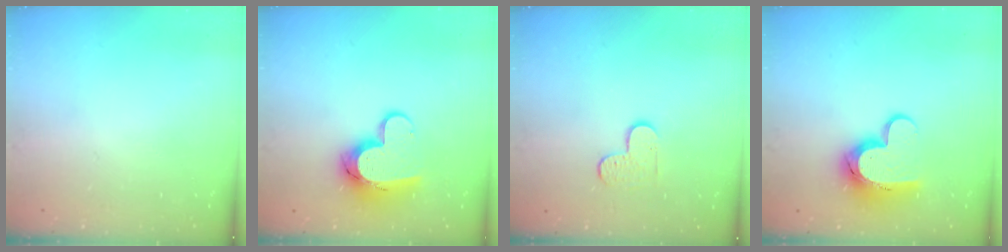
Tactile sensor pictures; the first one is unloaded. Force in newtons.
{"total": 11.9, "press": 11.8, "slide": 1.1}
{"total": 4.7, "press": 4.7, "slide": 0.5}
{"total": 12.4, "press": 12.3, "slide": 1.0}